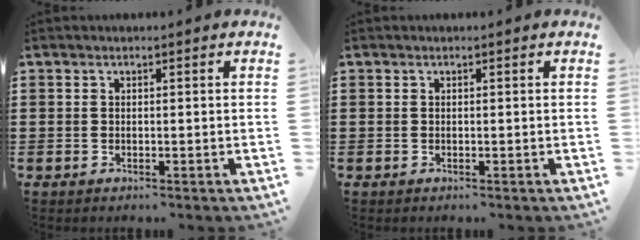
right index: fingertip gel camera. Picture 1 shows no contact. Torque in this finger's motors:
{"motor_torque": [0.33, 0.36, 0.00, 0.00]}